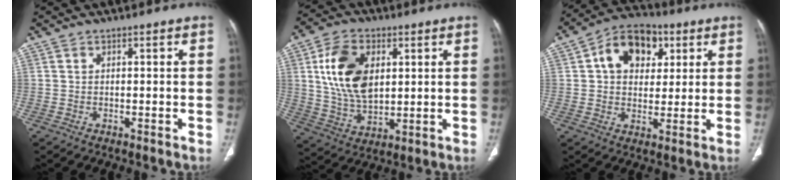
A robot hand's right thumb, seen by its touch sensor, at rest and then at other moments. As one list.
[{"total": 14.3, "force": [3.5, 9.1, 10.5], "torque": [-0.176, -0.013, 0.071]}, {"total": 12.6, "force": [4.2, 8.9, 7.8], "torque": [-0.085, 0.004, 0.060]}]